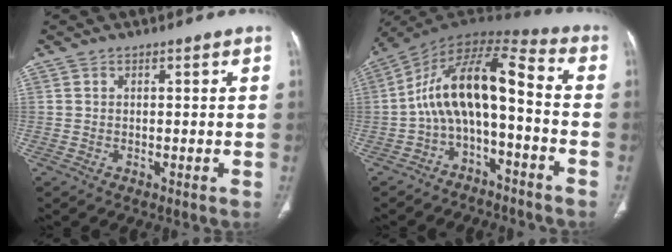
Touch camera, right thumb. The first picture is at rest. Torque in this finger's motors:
{"motor_torque": [0.36, 2.02, 0.25, -0.03, 0.51]}